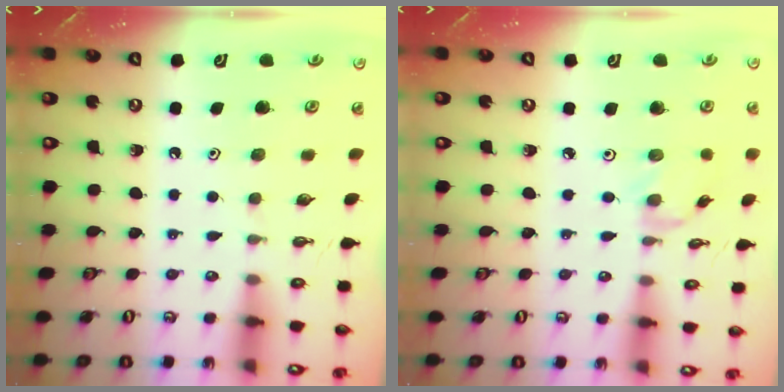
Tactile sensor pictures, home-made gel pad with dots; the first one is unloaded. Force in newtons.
{"total": 1.1, "press": 1.1, "slide": 0.3}